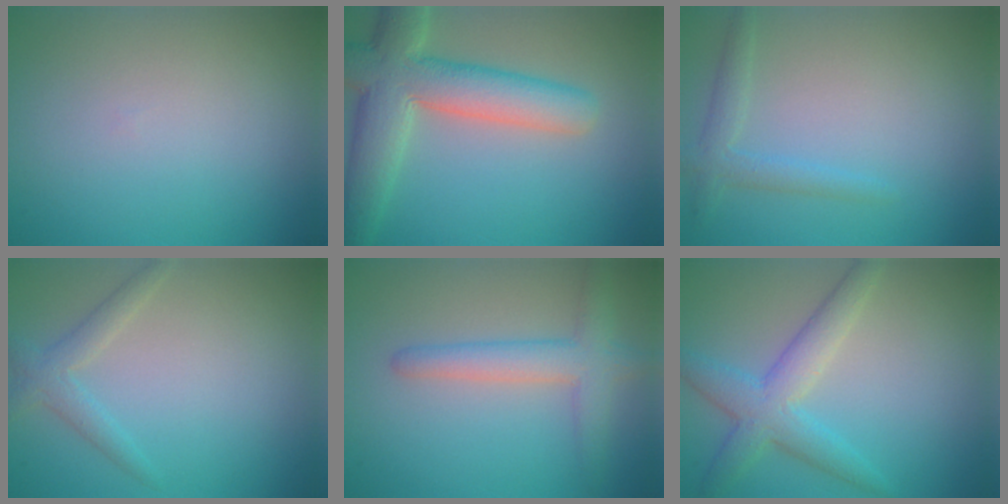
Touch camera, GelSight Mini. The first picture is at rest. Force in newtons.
{"total": 8.1, "press": 8.1, "slide": 0.6}
{"total": 1.9, "press": 1.9, "slide": 0.1}
{"total": 2.0, "press": 2.0, "slide": 0.1}
{"total": 3.8, "press": 3.8, "slide": 0.2}
{"total": 4.4, "press": 4.4, "slide": 0.1}